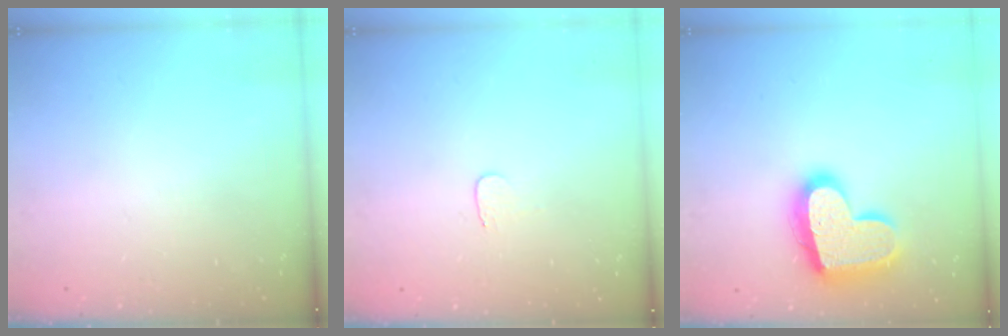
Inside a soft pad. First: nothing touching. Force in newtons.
{"total": 3.4, "press": 3.4, "slide": 0.4}
{"total": 20.3, "press": 20.3, "slide": 1.4}